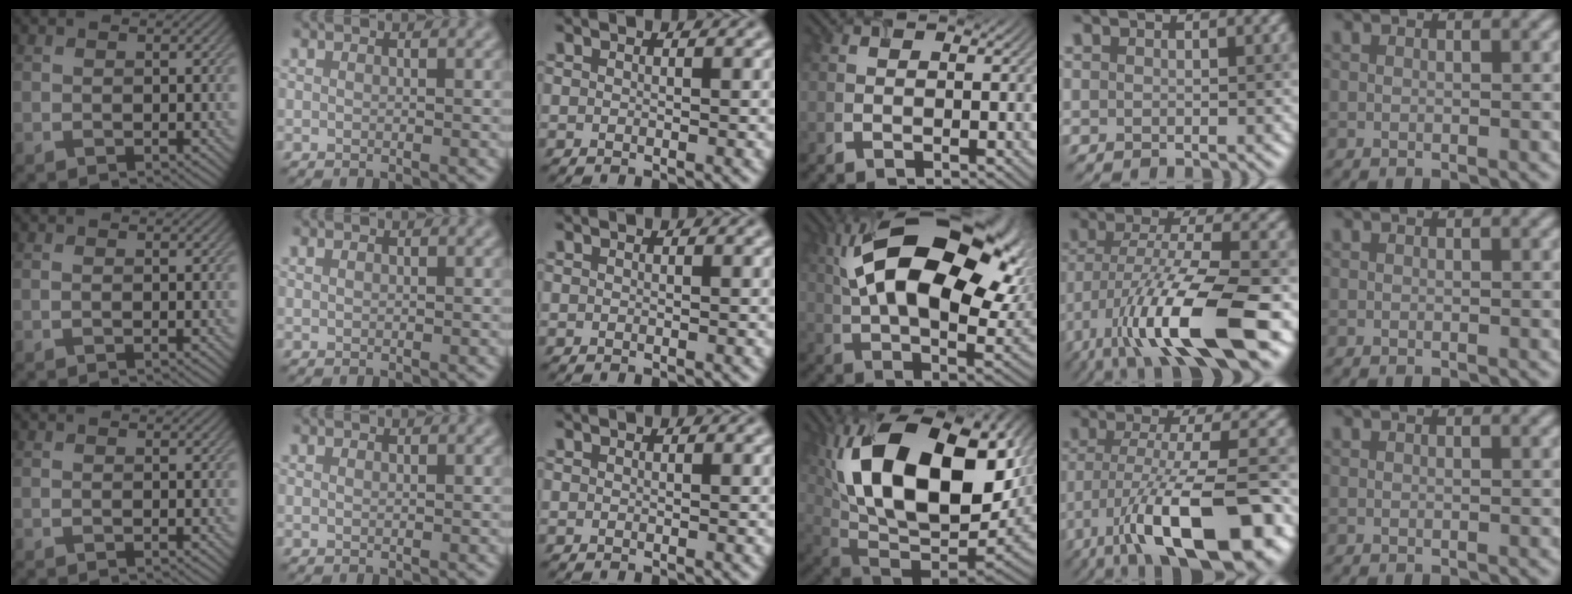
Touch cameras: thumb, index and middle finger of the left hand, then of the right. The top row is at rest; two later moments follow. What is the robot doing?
{"motion": "extract", "object": "airpods case & airpods"}